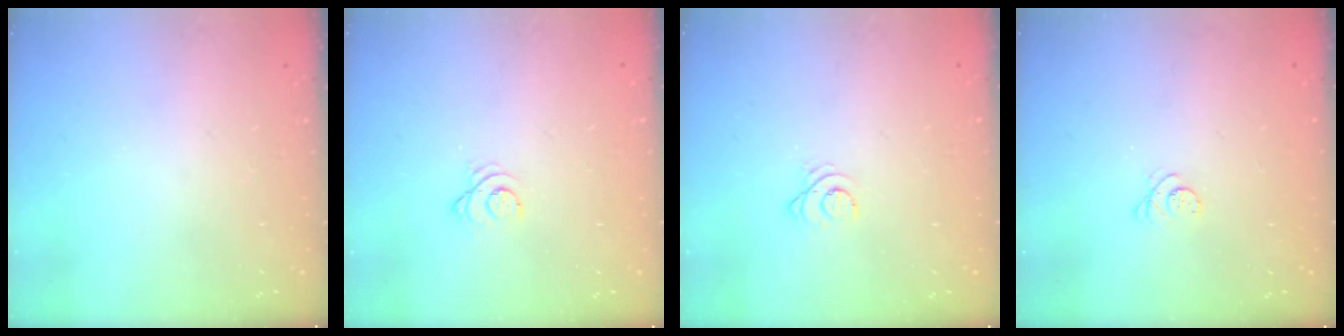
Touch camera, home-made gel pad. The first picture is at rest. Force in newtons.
{"total": 2.7, "press": 2.7, "slide": 0.3}
{"total": 2.4, "press": 2.4, "slide": 0.2}
{"total": 2.8, "press": 2.8, "slide": 0.4}